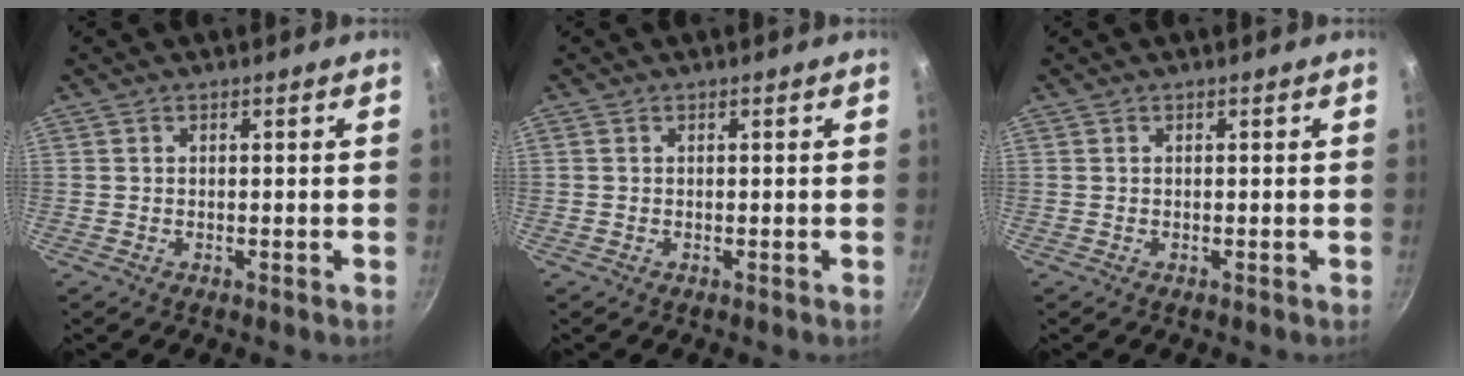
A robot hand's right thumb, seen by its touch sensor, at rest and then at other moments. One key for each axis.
{"total": 0.0}
{"total": 0.0}